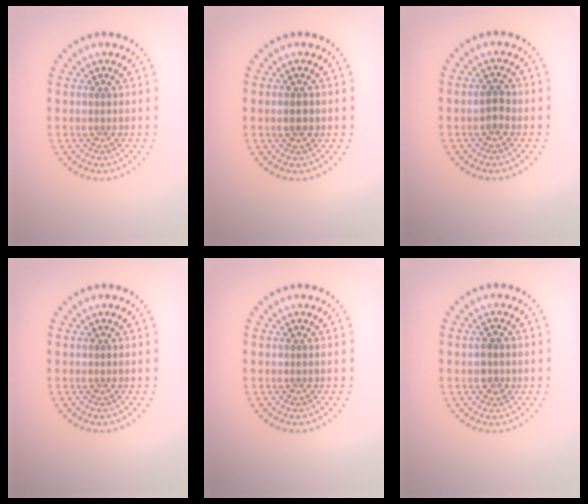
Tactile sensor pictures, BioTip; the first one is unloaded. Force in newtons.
{"total": 1.9, "press": 1.9, "slide": 0.1}
{"total": 1.6, "press": 1.6, "slide": 0.2}
{"total": 0.0}
{"total": 0.0}
{"total": 1.5, "press": 1.5, "slide": 0.1}